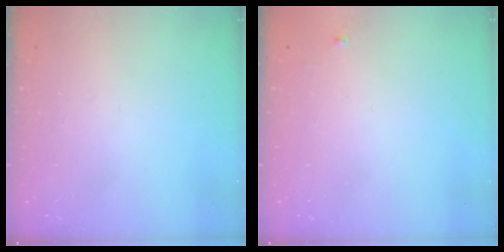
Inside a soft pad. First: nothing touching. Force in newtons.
{"total": 2.5, "press": 2.5, "slide": 0.4}